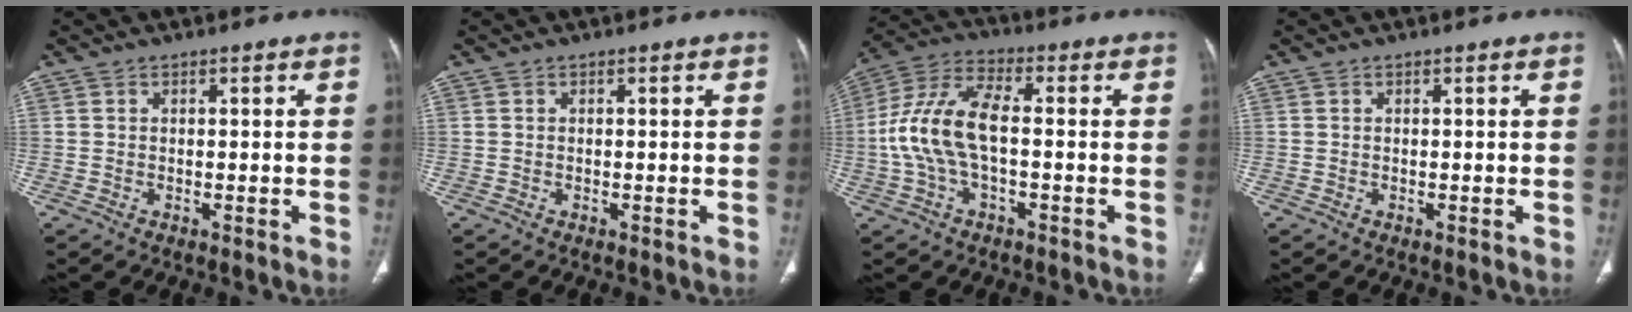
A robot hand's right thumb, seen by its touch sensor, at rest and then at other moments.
{"total": 0.0}
{"total": 12.1, "force": [-1.0, 5.6, 10.7], "torque": [-0.238, 0.037, -0.022]}
{"total": 0.0}